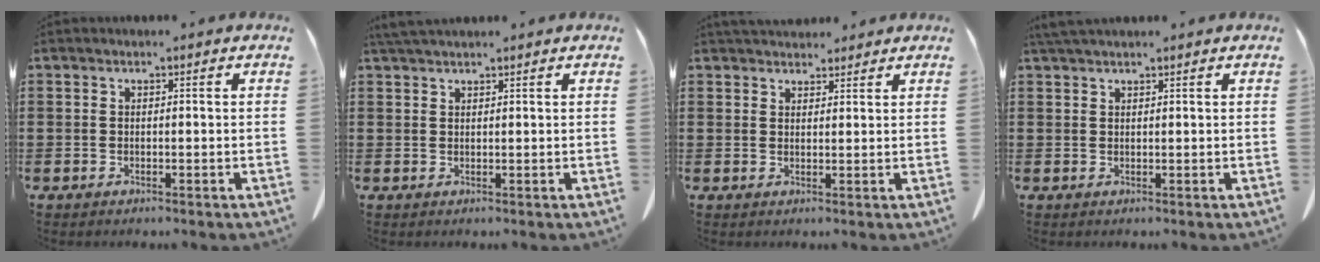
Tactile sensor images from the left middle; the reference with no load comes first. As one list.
[{"total": 2.0, "force": [1.8, 0.3, 0.8], "torque": [-0.020, 0.001, 0.036]}, {"total": 2.9, "force": [2.8, 0.8, 0.1], "torque": [-0.002, -0.008, 0.054]}, {"total": 1.8, "force": [1.6, 0.2, 0.7], "torque": [-0.018, 0.000, 0.032]}]